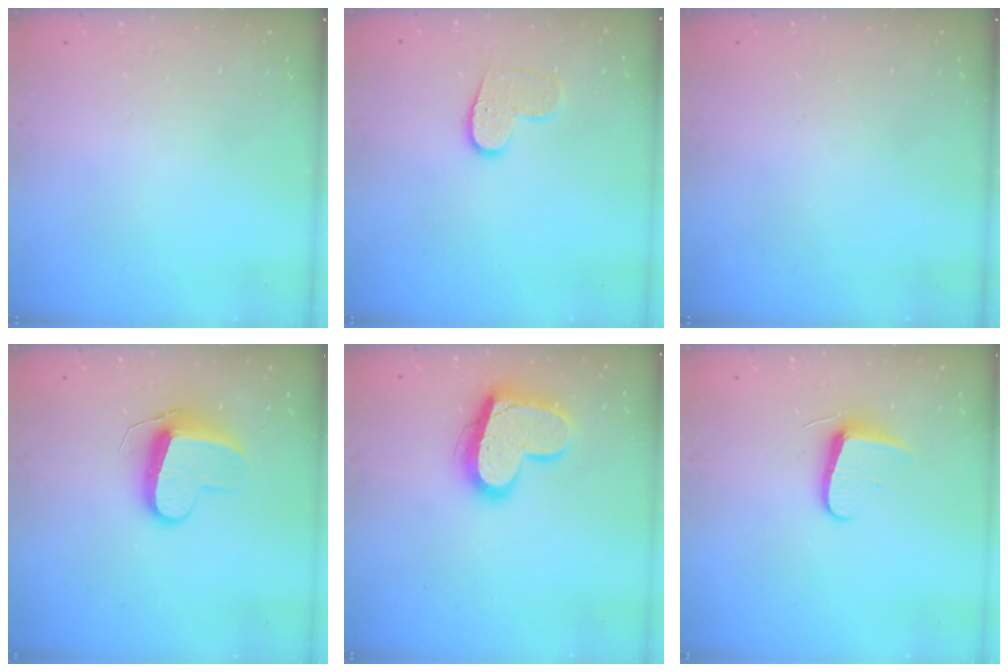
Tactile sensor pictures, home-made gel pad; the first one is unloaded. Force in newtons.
{"total": 9.2, "press": 9.2, "slide": 0.3}
{"total": 0.0}
{"total": 9.4, "press": 9.4, "slide": 0.2}
{"total": 17.0, "press": 16.9, "slide": 1.4}
{"total": 7.8, "press": 7.7, "slide": 0.4}